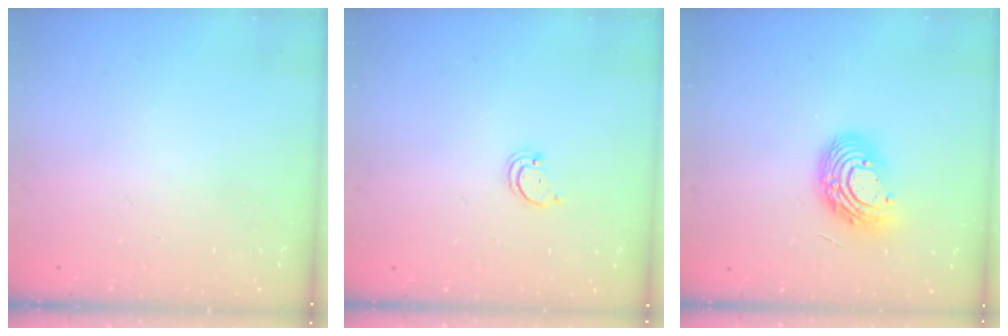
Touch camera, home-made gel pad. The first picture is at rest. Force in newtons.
{"total": 1.5, "press": 1.5, "slide": 0.1}
{"total": 12.1, "press": 12.0, "slide": 1.0}